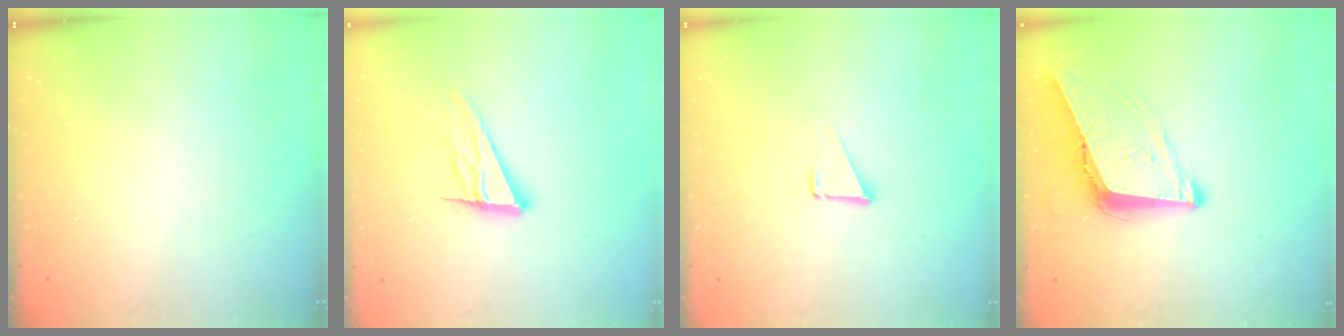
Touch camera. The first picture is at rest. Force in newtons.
{"total": 12.4, "press": 12.2, "slide": 2.2}
{"total": 1.9, "press": 1.9, "slide": 0.1}
{"total": 10.0, "press": 9.3, "slide": 3.5}